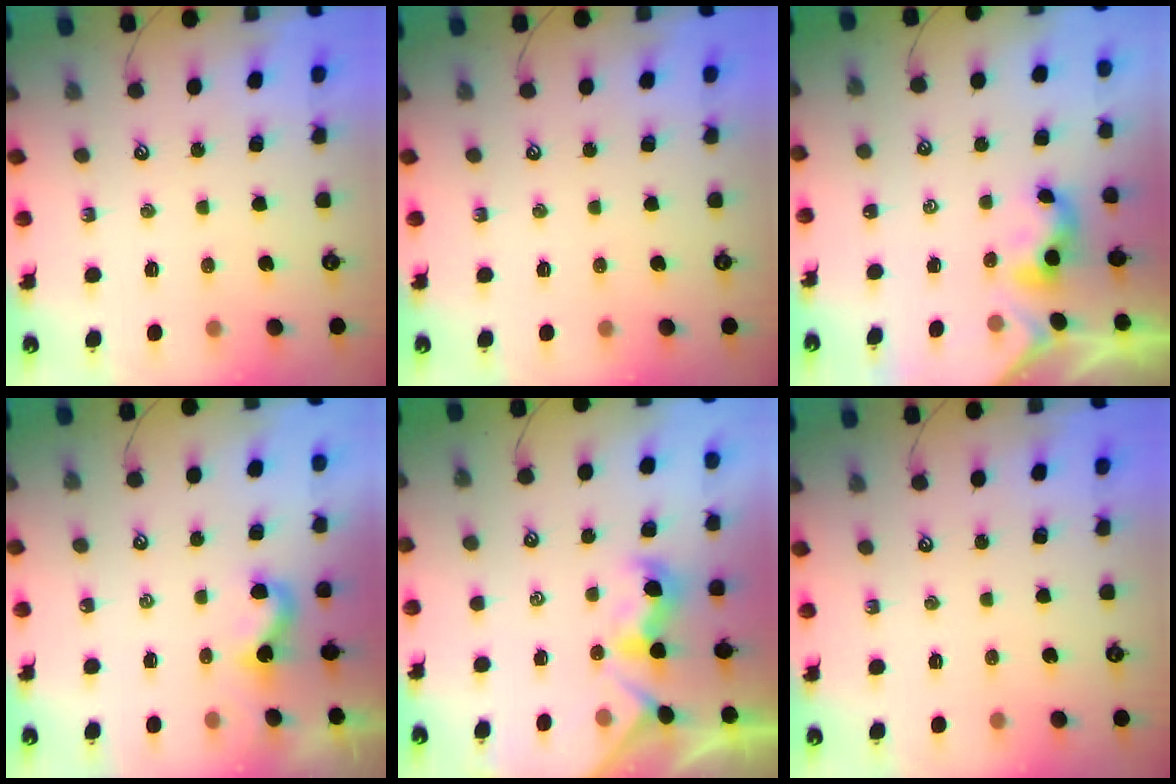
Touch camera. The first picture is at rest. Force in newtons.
{"total": 0.0}
{"total": 2.2, "press": 2.2, "slide": 0.2}
{"total": 2.9, "press": 2.9, "slide": 0.4}
{"total": 2.8, "press": 2.6, "slide": 0.9}
{"total": 0.0}